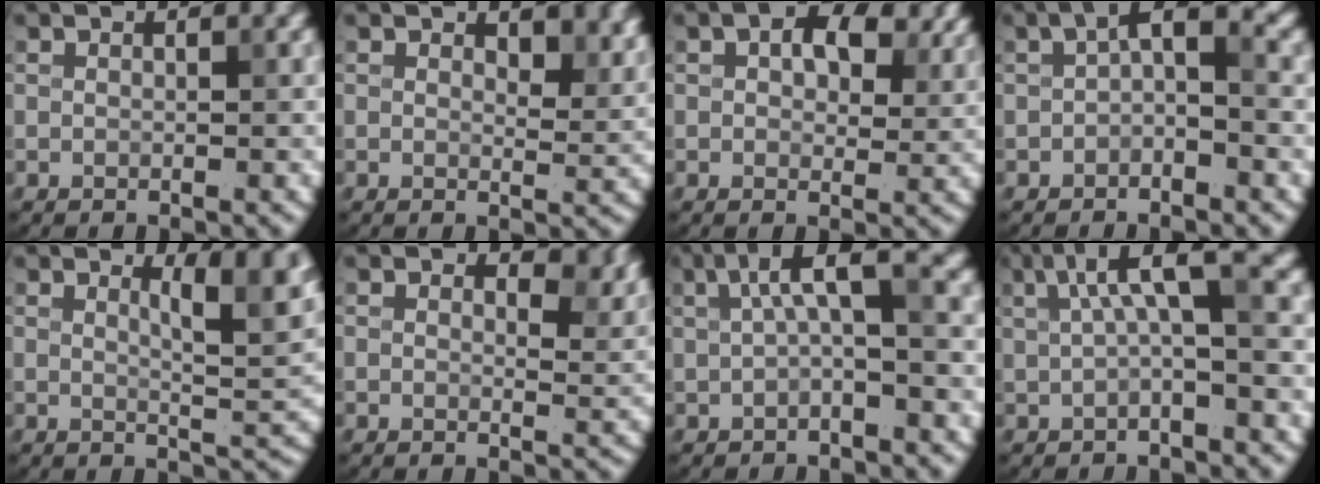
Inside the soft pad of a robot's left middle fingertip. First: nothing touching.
{"total": 3.0, "force": [1.9, 1.4, 1.7], "torque": [-0.027, -0.008, 0.023]}
{"total": 7.0, "force": [3.0, 3.9, 5.0], "torque": [-0.068, 0.000, 0.037]}
{"total": 2.6, "force": [-0.4, 1.0, 2.4], "torque": [-0.037, 0.012, -0.014]}
{"total": 5.6, "force": [2.6, 1.6, 4.7], "torque": [-0.055, -0.005, 0.039]}
{"total": 3.8, "force": [2.2, 1.9, 2.4], "torque": [-0.032, -0.007, 0.026]}
{"total": 4.3, "force": [0.9, 1.0, 4.1], "torque": [-0.071, 0.015, 0.009]}
{"total": 4.9, "force": [1.2, 1.0, 4.6], "torque": [-0.080, 0.013, 0.015]}